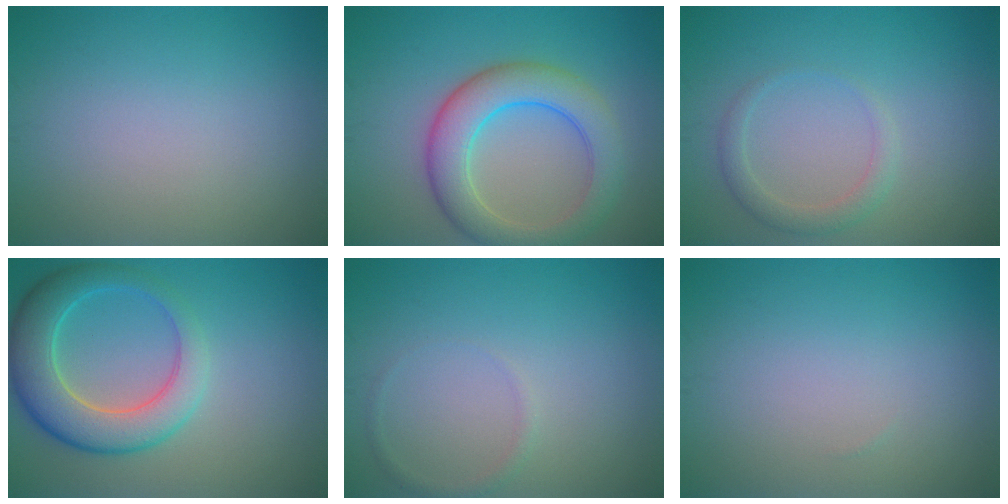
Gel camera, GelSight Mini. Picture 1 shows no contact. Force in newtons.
{"total": 6.5, "press": 6.4, "slide": 0.4}
{"total": 1.9, "press": 1.9, "slide": 0.1}
{"total": 6.8, "press": 6.8, "slide": 0.5}
{"total": 0.8, "press": 0.8, "slide": 0.0}
{"total": 0.0}